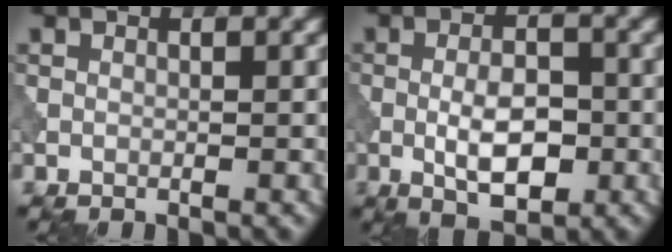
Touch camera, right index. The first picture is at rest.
{"total": 4.9, "force": [-1.1, 2.2, 4.2], "torque": [-0.073, 0.002, -0.023]}